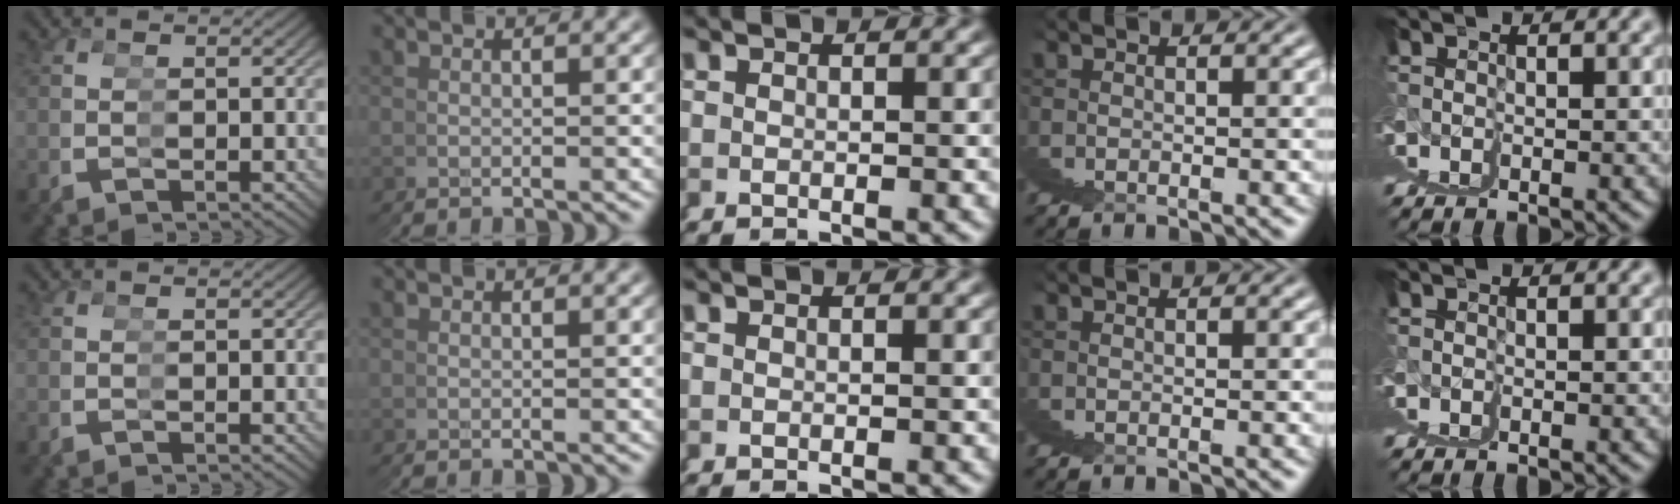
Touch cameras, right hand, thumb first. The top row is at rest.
{}